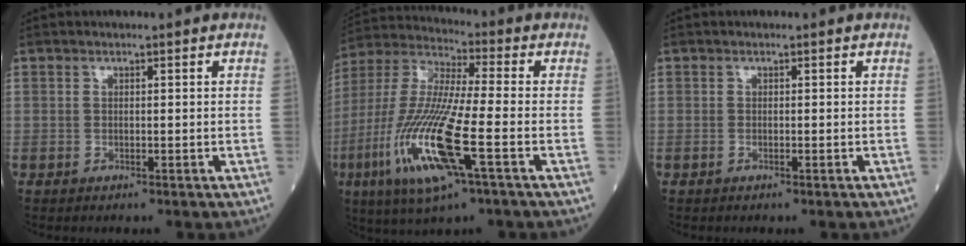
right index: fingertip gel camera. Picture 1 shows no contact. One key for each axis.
{"total": 18.0, "fx": -5.9, "fy": 2.1, "fz": 16.9, "tx": -0.369, "ty": -0.023, "tz": -0.111}
{"total": 0.0}